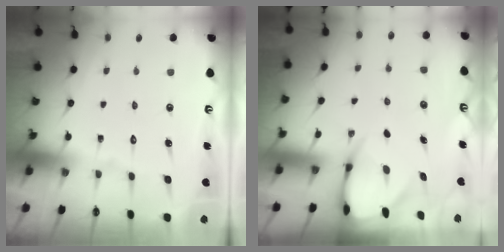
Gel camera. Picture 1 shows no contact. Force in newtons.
{"total": 4.9, "press": 4.8, "slide": 0.7}